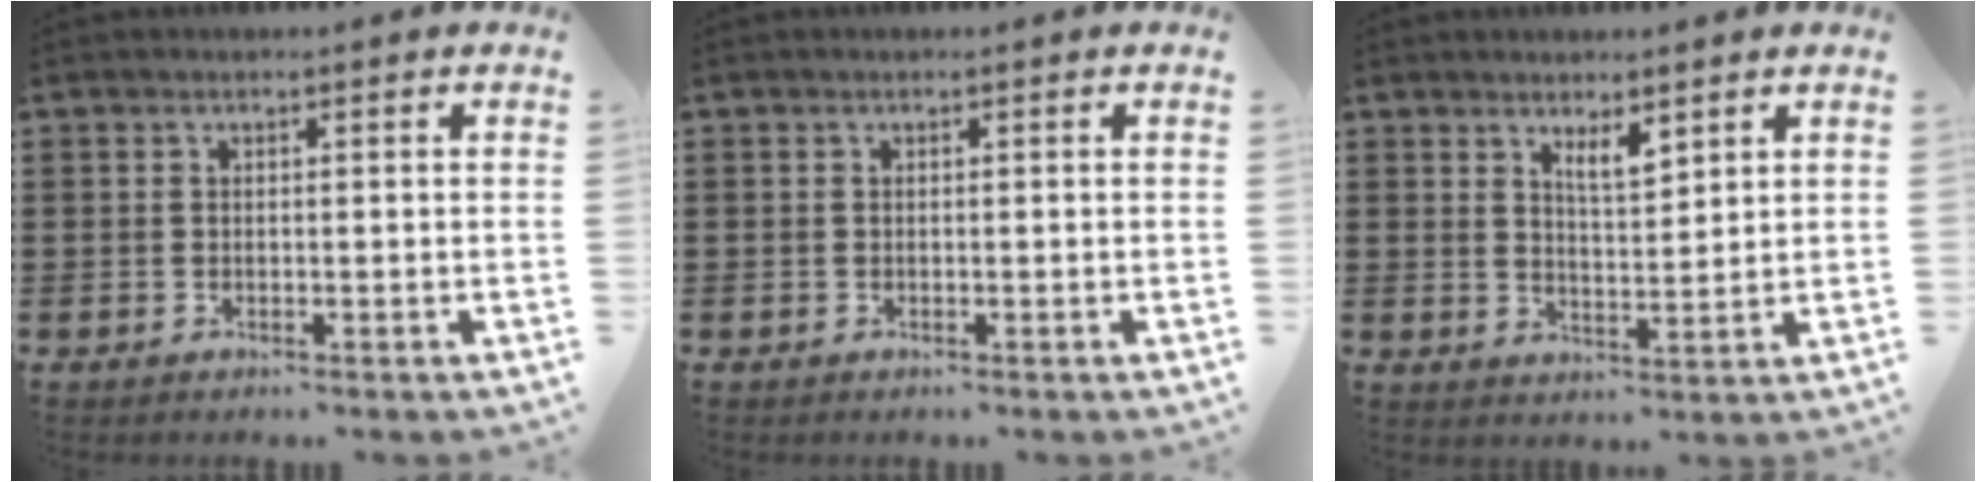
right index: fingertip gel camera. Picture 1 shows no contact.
{"total": 0.0}
{"total": 3.3, "force": [2.7, 0.8, 1.8], "torque": [-0.032, -0.004, 0.046]}